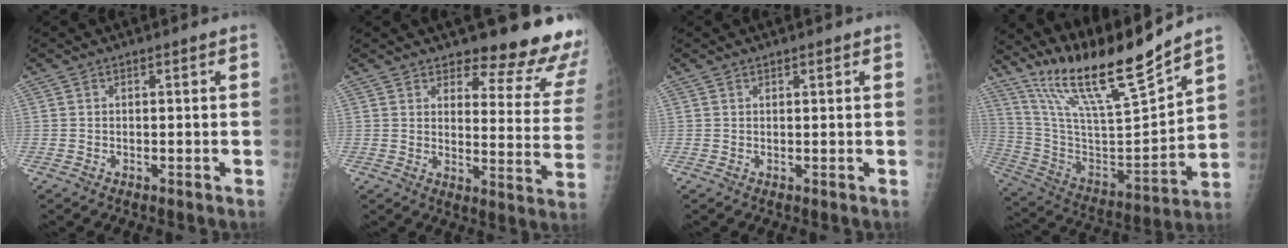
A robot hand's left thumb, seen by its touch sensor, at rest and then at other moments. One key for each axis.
{"total": 16.1, "fx": 14.0, "fy": 4.2, "fz": 6.7, "tx": -0.033, "ty": -0.123, "tz": 0.159}
{"total": 0.7, "fx": 0.6, "fy": 0.2, "fz": 0.3, "tx": -0.005, "ty": -0.003, "tz": 0.009}
{"total": 20.9, "fx": 17.4, "fy": 1.3, "fz": 11.5, "tx": -0.178, "ty": -0.096, "tz": 0.322}